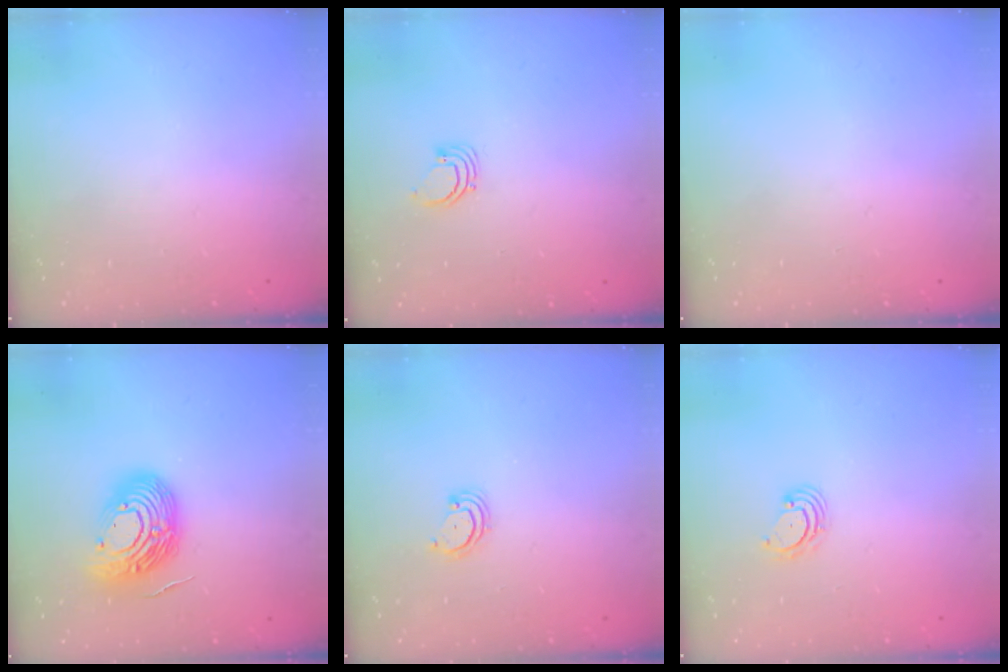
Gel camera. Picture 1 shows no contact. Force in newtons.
{"total": 2.5, "press": 2.5, "slide": 0.1}
{"total": 0.0}
{"total": 15.7, "press": 15.7, "slide": 1.1}
{"total": 2.5, "press": 2.5, "slide": 0.3}
{"total": 3.8, "press": 3.8, "slide": 0.5}